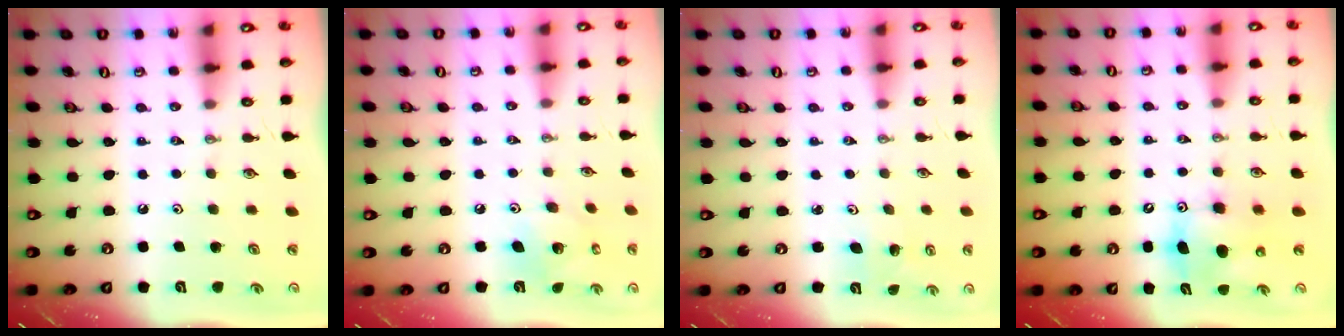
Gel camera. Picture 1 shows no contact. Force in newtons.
{"total": 8.6, "press": 8.6, "slide": 0.3}
{"total": 2.1, "press": 2.1, "slide": 0.2}
{"total": 9.1, "press": 9.0, "slide": 1.8}